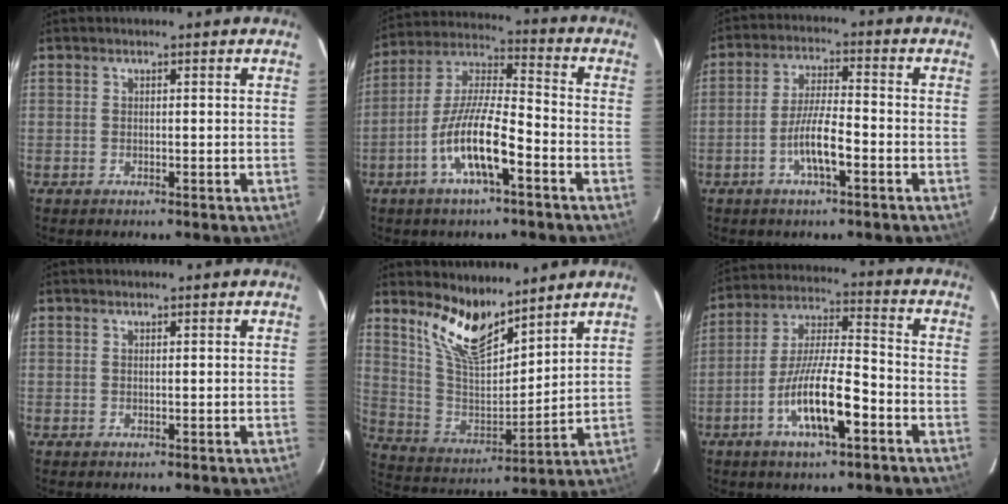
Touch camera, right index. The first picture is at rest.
{"total": 12.5, "force": [-5.7, 2.8, 10.8], "torque": [-0.220, -0.004, -0.111]}
{"total": 6.9, "force": [-3.1, 1.3, 6.1], "torque": [-0.123, 0.001, -0.055]}
{"total": 0.0}
{"total": 12.9, "force": [9.9, 4.2, 7.2], "torque": [-0.147, -0.008, 0.198]}
{"total": 13.0, "force": [-5.9, 3.0, 11.2], "torque": [-0.222, -0.006, -0.107]}